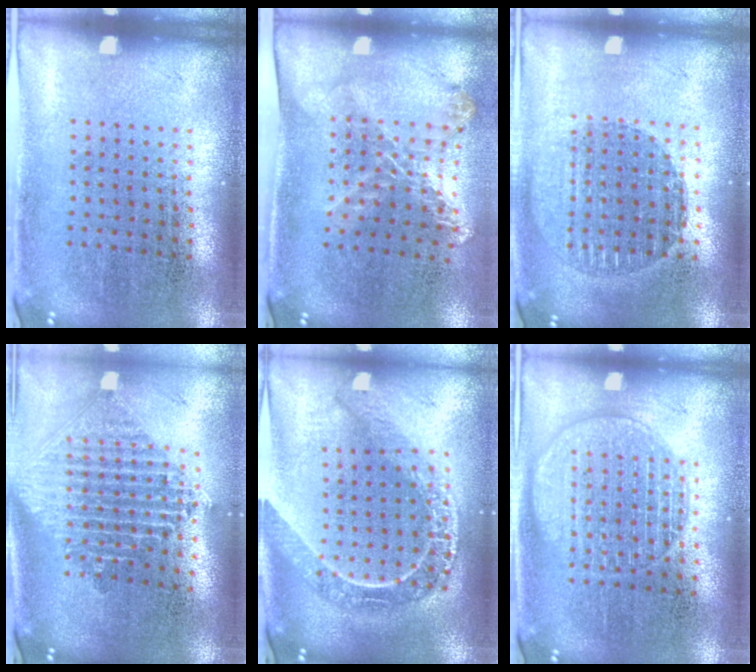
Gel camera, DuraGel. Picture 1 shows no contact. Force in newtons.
{"total": 1.5, "press": 1.3, "slide": 0.8}
{"total": 1.4, "press": 1.2, "slide": 0.6}
{"total": 2.4, "press": 1.9, "slide": 1.5}
{"total": 2.2, "press": 1.9, "slide": 1.1}
{"total": 3.0, "press": 2.9, "slide": 0.4}